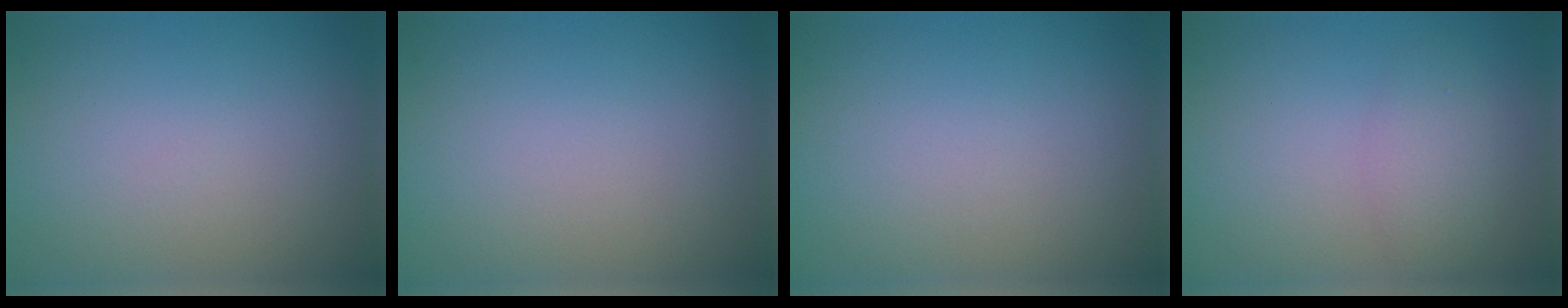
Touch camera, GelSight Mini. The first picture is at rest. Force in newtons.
{"total": 0.0}
{"total": 0.0}
{"total": 2.1, "press": 2.1, "slide": 0.1}